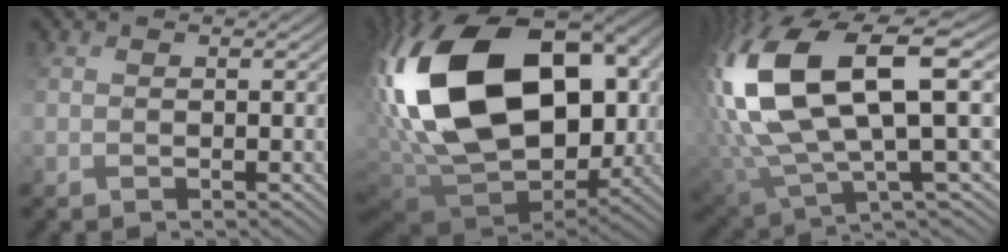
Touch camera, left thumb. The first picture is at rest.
{"total": 21.8, "force": [2.1, 13.8, 16.8], "torque": [-0.399, -0.008, 0.056]}
{"total": 17.5, "force": [4.1, 7.3, 15.3], "torque": [-0.365, -0.009, 0.088]}